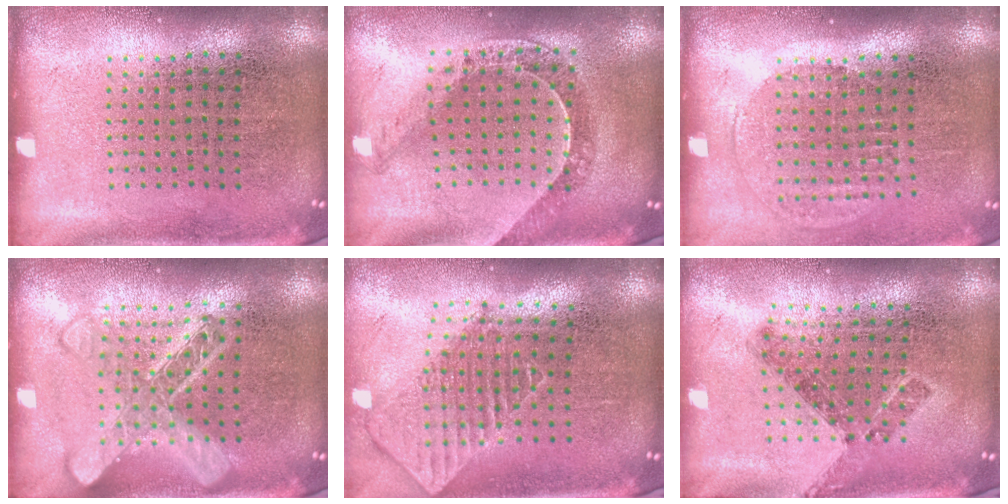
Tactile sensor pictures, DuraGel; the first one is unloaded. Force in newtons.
{"total": 0.8, "press": 0.7, "slide": 0.1}
{"total": 1.3, "press": 1.2, "slide": 0.5}
{"total": 2.8, "press": 2.8, "slide": 0.5}
{"total": 2.0, "press": 1.5, "slide": 1.3}
{"total": 0.7, "press": 0.7, "slide": 0.3}